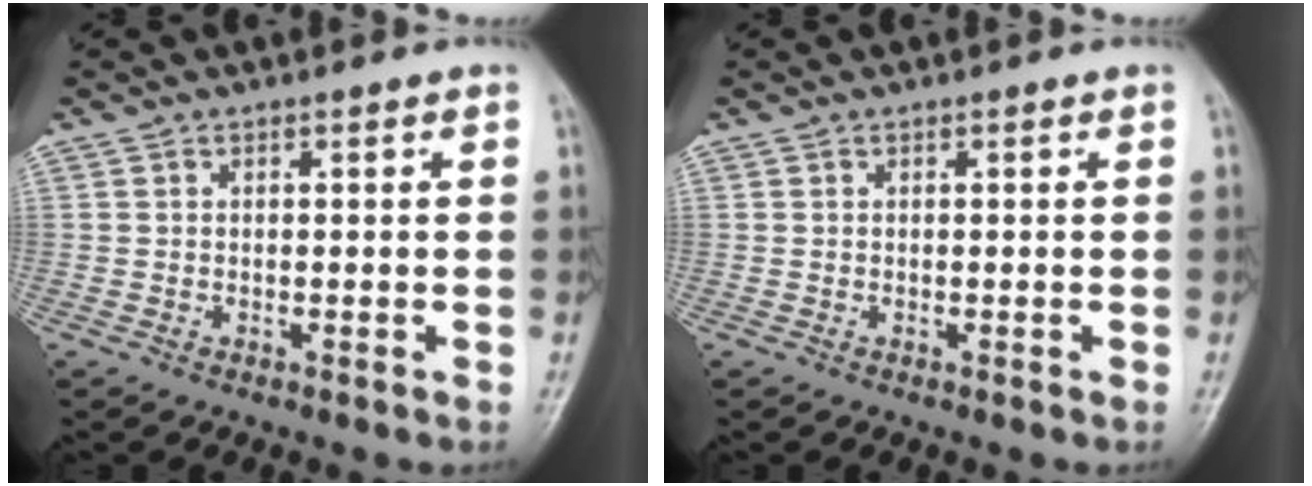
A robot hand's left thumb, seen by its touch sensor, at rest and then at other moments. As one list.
[{"total": 0.0}]